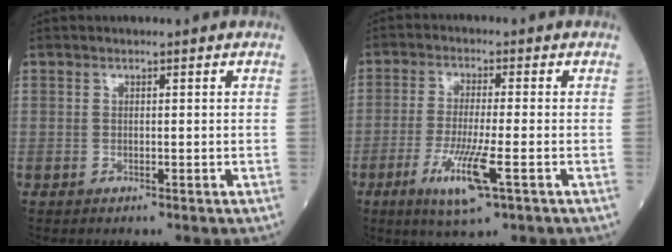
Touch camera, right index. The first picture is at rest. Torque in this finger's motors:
{"motor_torque": [0.26, -0.14, 0.15, 0.07]}